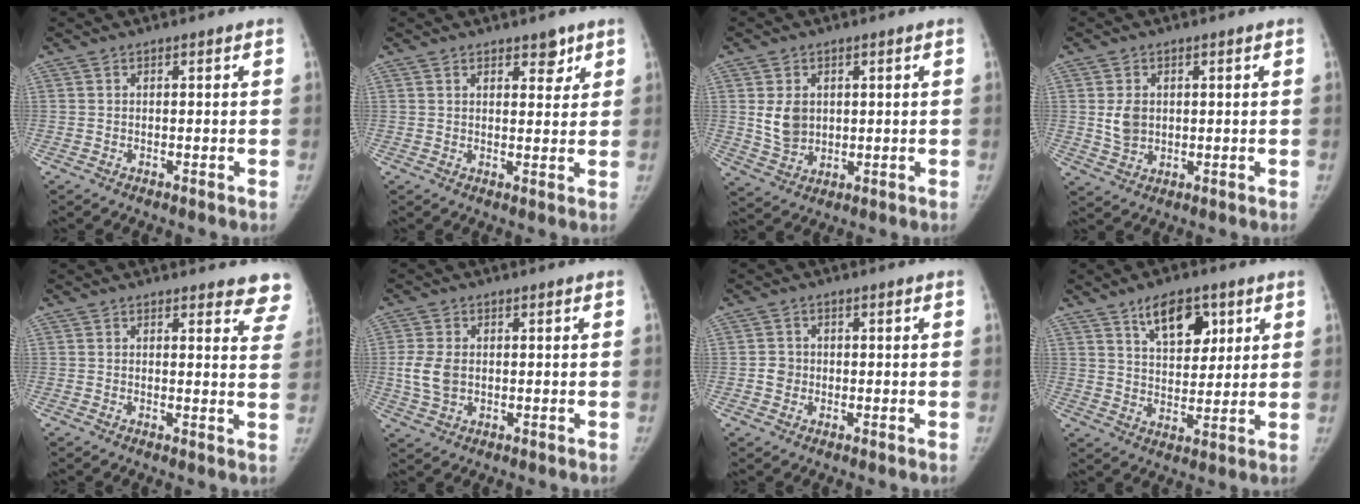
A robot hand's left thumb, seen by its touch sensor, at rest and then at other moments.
{"total": 3.4, "force": [2.3, 1.8, 1.8], "torque": [0.007, -0.020, 0.032]}
{"total": 6.2, "force": [1.2, 4.9, 3.5], "torque": [-0.038, -0.019, 0.035]}
{"total": 4.6, "force": [0.6, 3.6, 2.7], "torque": [-0.032, -0.013, 0.020]}
{"total": 7.9, "force": [7.4, 2.2, 1.5], "torque": [0.032, -0.040, 0.050]}
{"total": 5.7, "force": [0.0, 4.1, 4.0], "torque": [-0.078, -0.006, 0.006]}
{"total": 2.5, "force": [-0.4, 2.4, 0.5], "torque": [0.010, 0.001, -0.007]}
{"total": 10.2, "force": [5.5, 5.6, 6.5], "torque": [-0.066, -0.036, 0.092]}